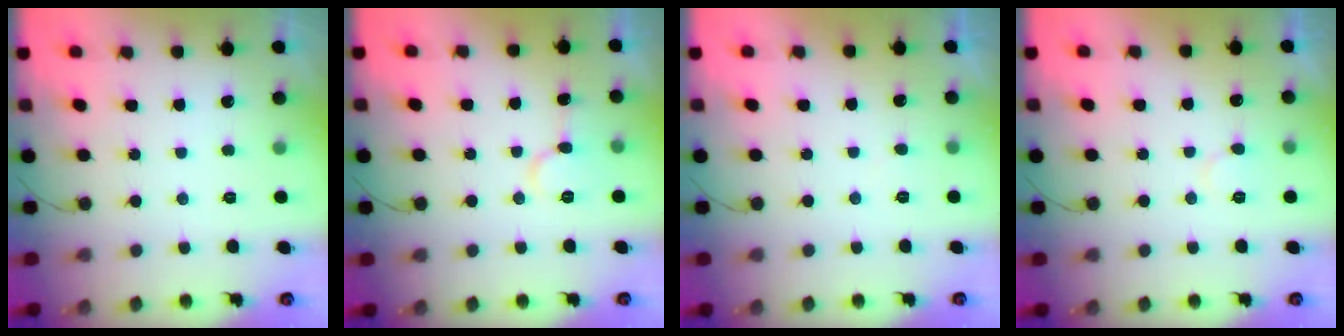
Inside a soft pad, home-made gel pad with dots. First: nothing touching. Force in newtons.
{"total": 8.1, "press": 8.1, "slide": 0.8}
{"total": 2.3, "press": 2.3, "slide": 0.2}
{"total": 6.1, "press": 6.1, "slide": 0.4}